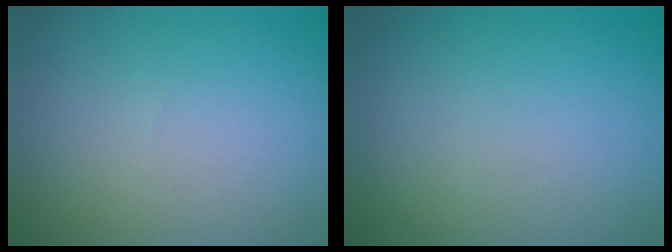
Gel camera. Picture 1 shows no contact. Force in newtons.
{"total": 0.0}